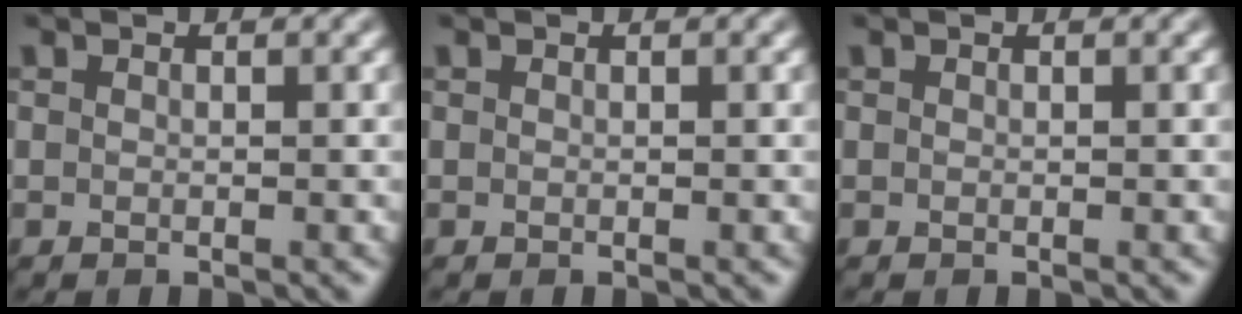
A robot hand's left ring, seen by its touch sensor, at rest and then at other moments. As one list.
[{"total": 0.0}, {"total": 0.0}]